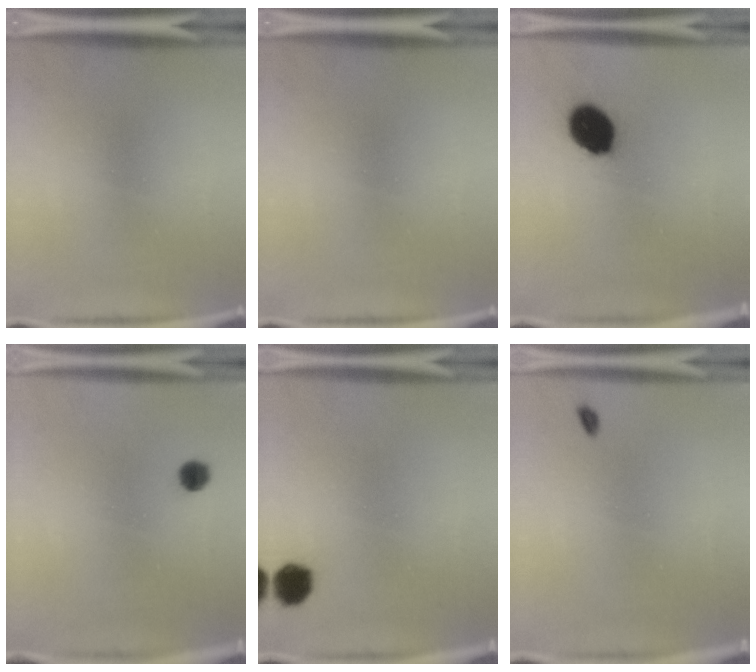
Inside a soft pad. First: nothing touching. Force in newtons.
{"total": 0.0}
{"total": 11.6}
{"total": 2.6}
{"total": 4.4}
{"total": 1.1}